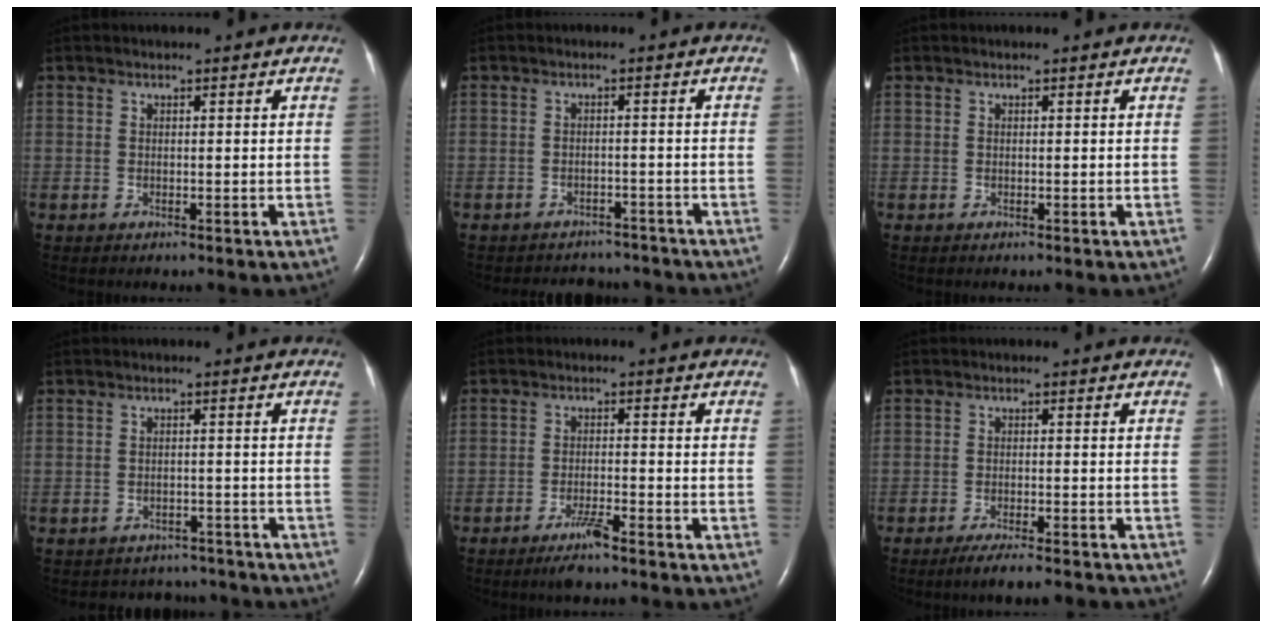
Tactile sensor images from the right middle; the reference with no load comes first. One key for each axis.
{"total": 7.0, "fx": -6.6, "fy": 2.5, "fz": 0.4, "tx": -0.007, "ty": 0.012, "tz": -0.077}
{"total": 0.0}
{"total": 7.4, "fx": -6.8, "fy": 2.9, "fz": 0.0, "tx": -0.001, "ty": 0.019, "tz": -0.077}
{"total": 3.8, "fx": -2.9, "fy": 0.1, "fz": 2.5, "tx": -0.053, "ty": -0.006, "tz": -0.055}
{"total": 7.7, "fx": -6.7, "fy": 0.8, "fz": 3.7, "tx": -0.052, "ty": -0.012, "tz": -0.101}